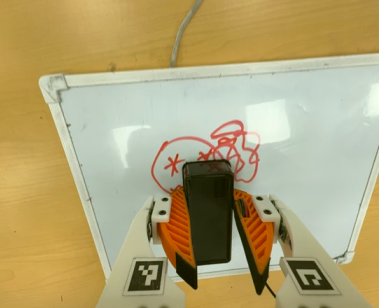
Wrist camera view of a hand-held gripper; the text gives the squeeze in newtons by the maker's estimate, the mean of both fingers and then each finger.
{"total": 12.9, "left": 14.1, "right": 11.7}